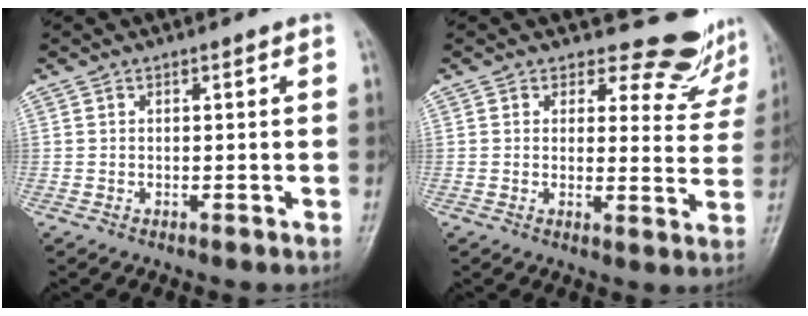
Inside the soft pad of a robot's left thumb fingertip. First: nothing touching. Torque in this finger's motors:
{"motor_torque": [-0.33, 0.14, -0.26, -0.33, -0.02]}